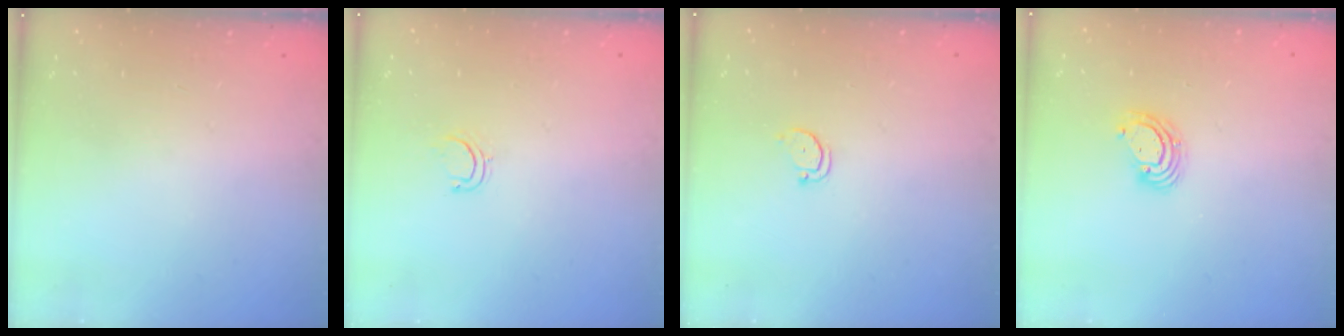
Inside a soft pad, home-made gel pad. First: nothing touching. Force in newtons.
{"total": 4.1, "press": 4.1, "slide": 0.7}
{"total": 2.2, "press": 2.2, "slide": 0.2}
{"total": 4.4, "press": 4.4, "slide": 0.4}